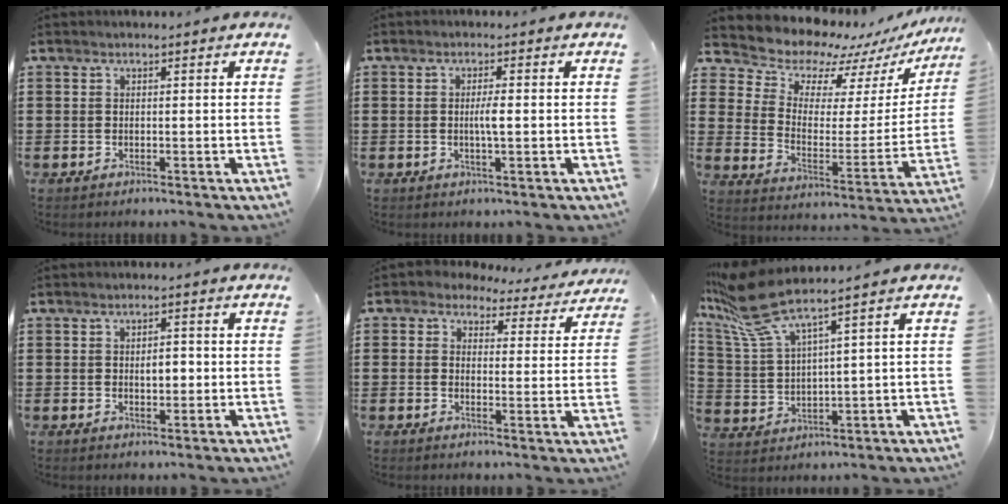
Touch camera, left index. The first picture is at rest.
{"total": 2.4, "force": [-0.2, 0.3, 2.4], "torque": [-0.046, -0.002, -0.004]}
{"total": 8.4, "force": [7.9, 2.7, 0.9], "torque": [-0.055, -0.075, 0.135]}
{"total": 3.0, "force": [-0.1, 1.6, 2.5], "torque": [-0.042, 0.002, -0.007]}
{"total": 3.2, "force": [2.6, 1.6, 0.7], "torque": [-0.032, -0.014, 0.043]}
{"total": 8.5, "force": [6.2, 1.3, 5.6], "torque": [-0.156, -0.035, 0.103]}